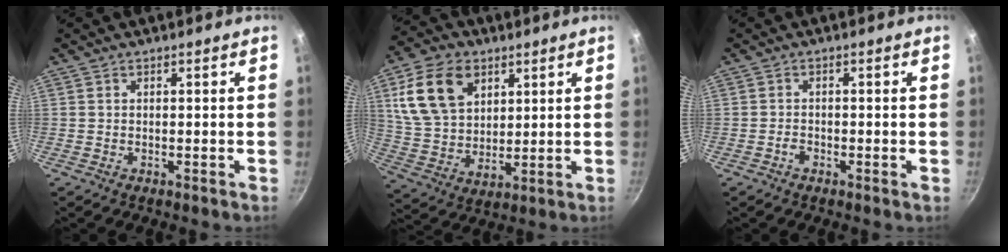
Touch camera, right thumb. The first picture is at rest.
{"total": 15.8, "force": [6.1, 10.8, 9.8], "torque": [-0.160, -0.012, 0.123]}
{"total": 1.1, "force": [-0.8, 0.5, 0.5], "torque": [-0.013, 0.005, -0.019]}